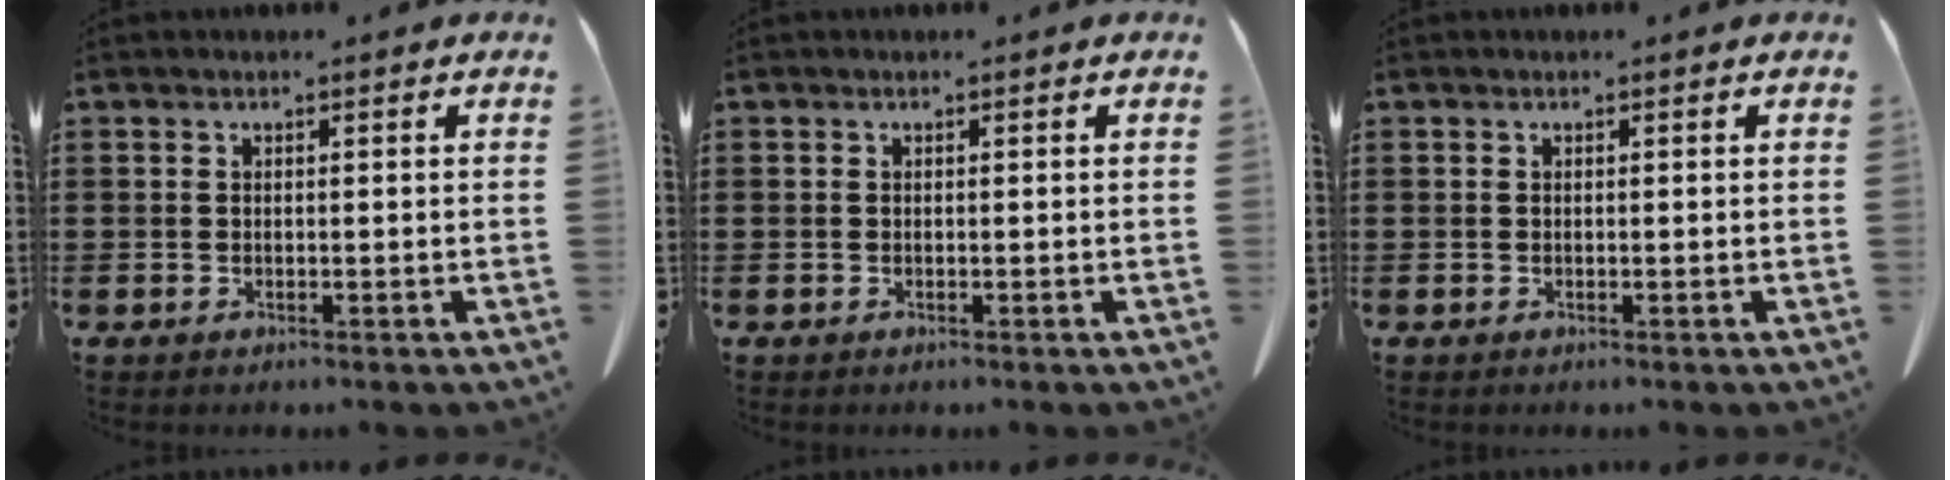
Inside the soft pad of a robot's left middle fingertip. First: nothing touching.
{"total": 0.0}
{"total": 0.0}